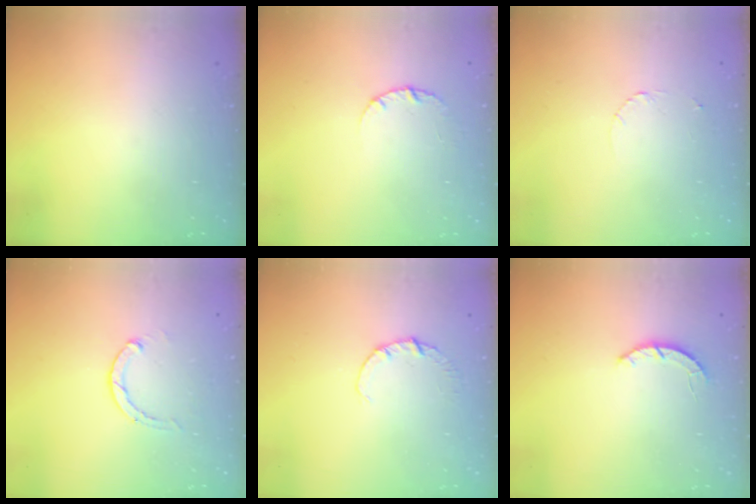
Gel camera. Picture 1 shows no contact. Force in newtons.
{"total": 2.6, "press": 2.6, "slide": 0.3}
{"total": 1.6, "press": 1.6, "slide": 0.2}
{"total": 2.8, "press": 2.8, "slide": 0.5}
{"total": 1.9, "press": 1.9, "slide": 0.3}
{"total": 2.2, "press": 2.2, "slide": 0.3}